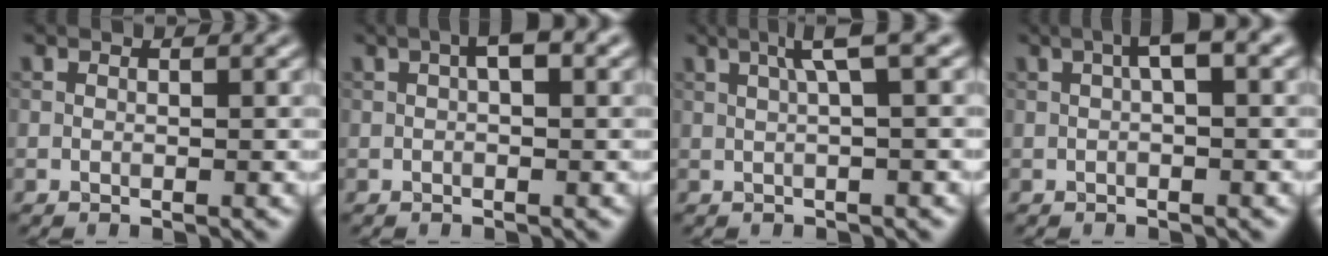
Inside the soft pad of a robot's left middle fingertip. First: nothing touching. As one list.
[{"total": 2.8, "force": [0.9, 0.9, 2.6], "torque": [-0.037, 0.010, 0.011]}, {"total": 3.3, "force": [1.2, 0.4, 3.0], "torque": [-0.047, 0.014, 0.020]}, {"total": 3.0, "force": [0.8, 0.6, 2.8], "torque": [-0.047, 0.013, 0.010]}]